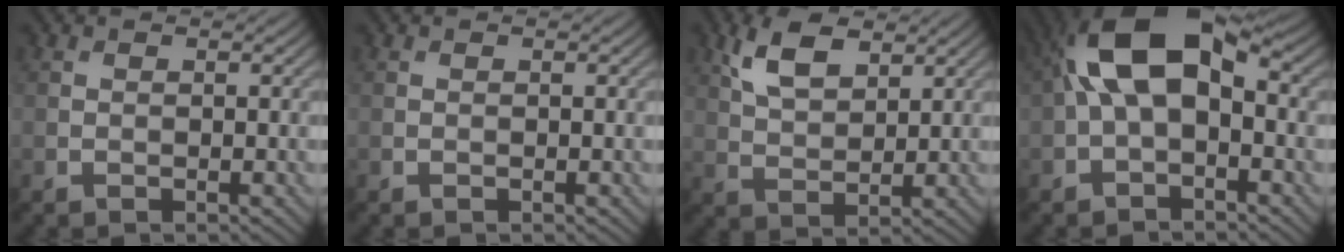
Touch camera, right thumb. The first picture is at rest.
{"total": 0.0}
{"total": 6.5, "force": [3.6, 3.1, 4.5], "torque": [-0.101, 0.004, 0.073]}
{"total": 11.4, "force": [1.3, 6.2, 9.5], "torque": [-0.188, 0.026, 0.011]}